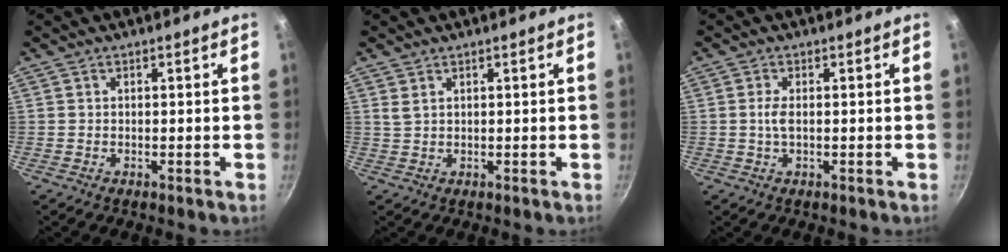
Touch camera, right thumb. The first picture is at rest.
{"total": 1.5, "force": [0.9, 0.6, 1.0], "torque": [-0.019, -0.002, 0.020]}
{"total": 2.0, "force": [0.0, 0.6, 1.9], "torque": [-0.046, 0.001, 0.000]}